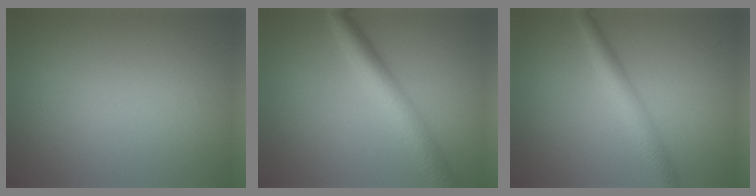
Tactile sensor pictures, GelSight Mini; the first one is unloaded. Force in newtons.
{"total": 5.2, "press": 5.2, "slide": 0.1}
{"total": 3.6, "press": 3.6, "slide": 0.1}